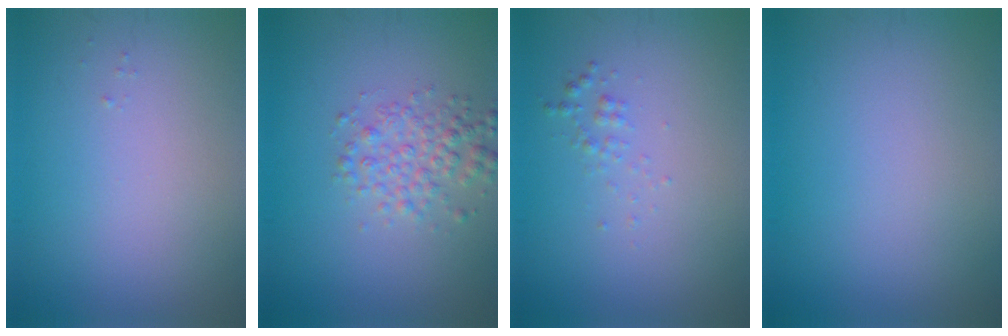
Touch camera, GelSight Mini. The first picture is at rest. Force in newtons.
{"total": 2.9, "press": 2.9, "slide": 0.0}
{"total": 0.9, "press": 0.9, "slide": 0.0}
{"total": 0.0}